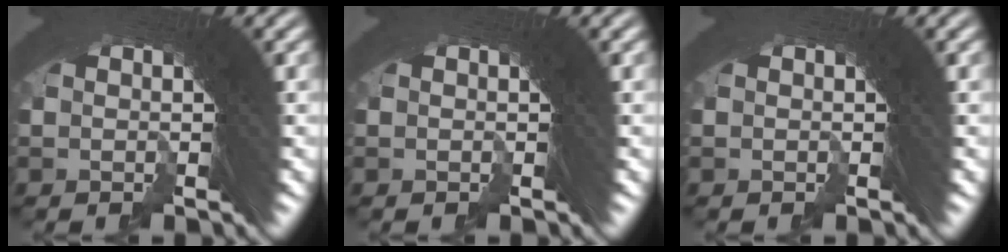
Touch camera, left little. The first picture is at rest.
{"total": 0.0}
{"total": 0.0}